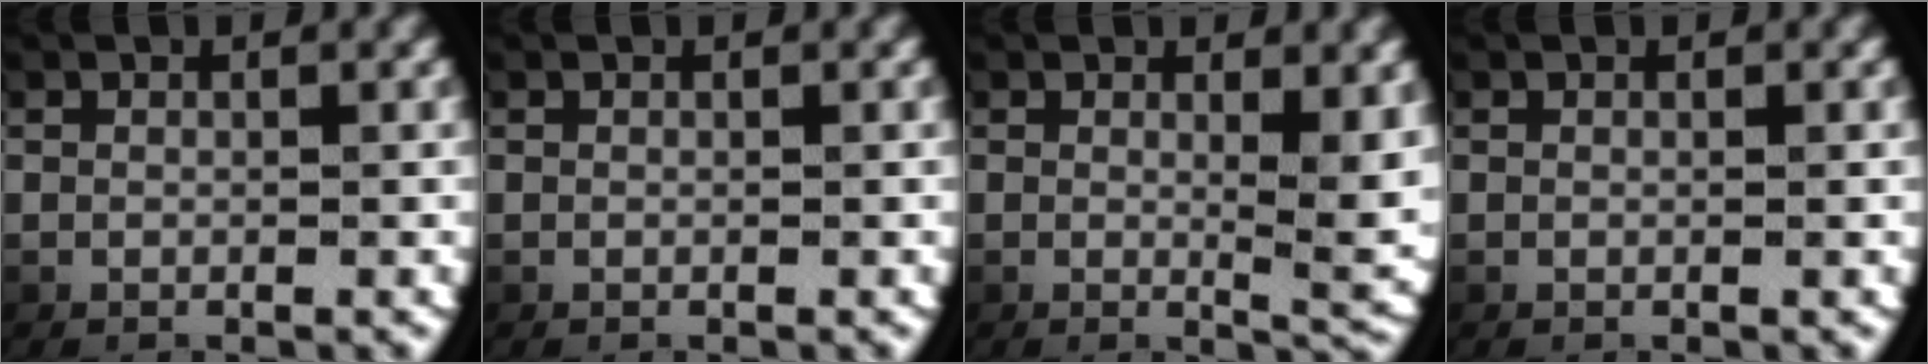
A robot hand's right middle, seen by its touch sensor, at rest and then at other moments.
{"total": 0.0}
{"total": 2.9, "force": [0.7, 0.3, 2.8], "torque": [-0.040, -0.020, 0.016]}
{"total": 0.0}